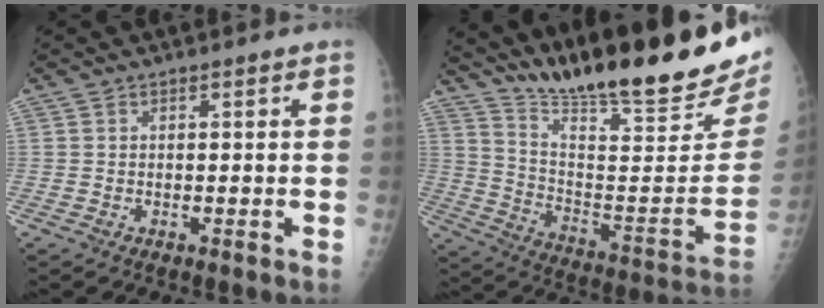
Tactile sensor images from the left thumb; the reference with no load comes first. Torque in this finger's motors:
{"motor_torque": [0.82, 0.73, 1.39, -1.38, 0.12]}